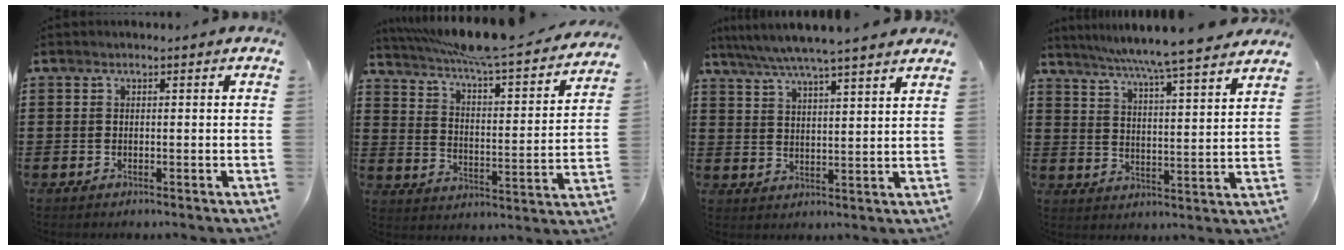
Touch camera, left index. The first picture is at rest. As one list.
[{"total": 6.9, "force": [6.0, -0.2, 3.4], "torque": [-0.085, -0.049, 0.095]}, {"total": 5.4, "force": [4.8, -0.4, 2.3], "torque": [-0.064, -0.023, 0.082]}, {"total": 6.5, "force": [5.8, -1.7, 2.4], "torque": [-0.068, -0.048, 0.094]}]